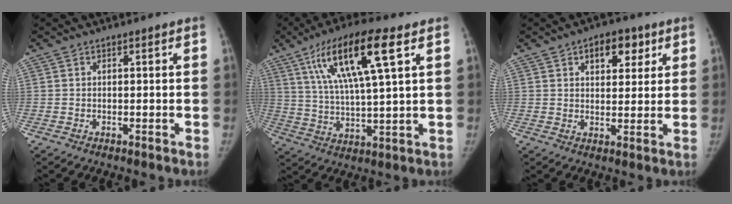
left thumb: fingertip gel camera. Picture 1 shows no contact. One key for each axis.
{"total": 16.6, "fx": 7.3, "fy": 3.3, "fz": 14.5, "tx": -0.275, "ty": -0.011, "tz": 0.130}
{"total": 7.7, "fx": 3.7, "fy": 4.6, "fz": 5.0, "tx": -0.037, "ty": -0.011, "tz": 0.050}